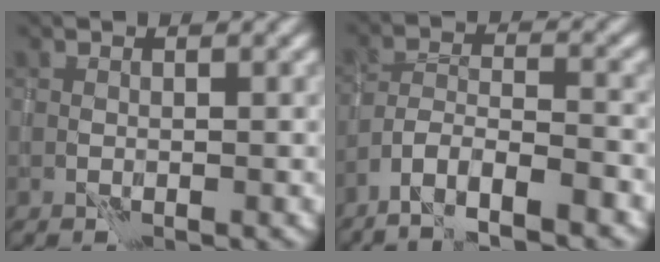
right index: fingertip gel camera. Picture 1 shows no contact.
{"total": 5.8, "force": [-4.5, 1.0, 3.6], "torque": [-0.062, 0.003, -0.082]}